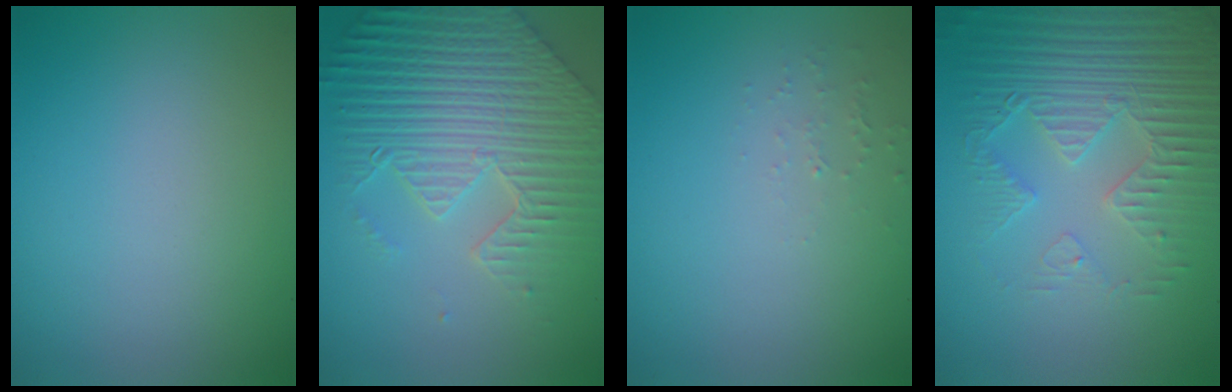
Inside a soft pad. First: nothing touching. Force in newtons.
{"total": 9.3, "press": 6.5, "slide": 6.6}
{"total": 0.8, "press": 0.8, "slide": 0.3}
{"total": 4.6, "press": 4.4, "slide": 1.1}